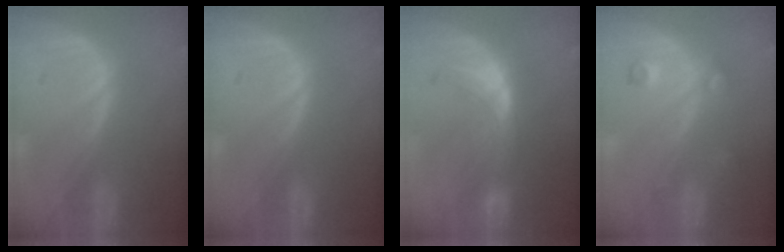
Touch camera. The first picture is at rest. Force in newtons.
{"total": 0.0}
{"total": 7.0, "press": 6.8, "slide": 1.6}
{"total": 3.5, "press": 3.2, "slide": 1.4}